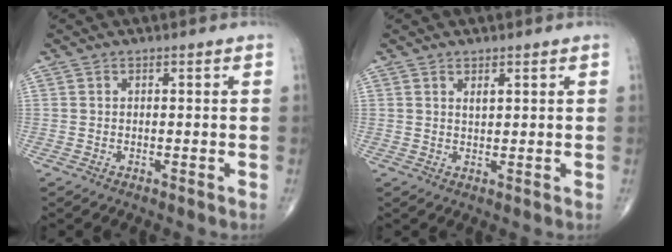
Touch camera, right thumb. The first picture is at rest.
{"total": 1.7, "force": [0.9, 0.7, 1.3], "torque": [-0.020, -0.004, 0.018]}